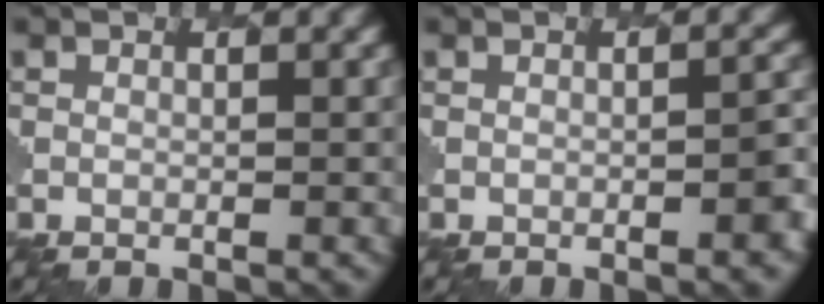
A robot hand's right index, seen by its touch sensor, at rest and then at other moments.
{"total": 2.5, "force": [-1.0, 0.6, 2.2], "torque": [-0.026, 0.007, -0.016]}